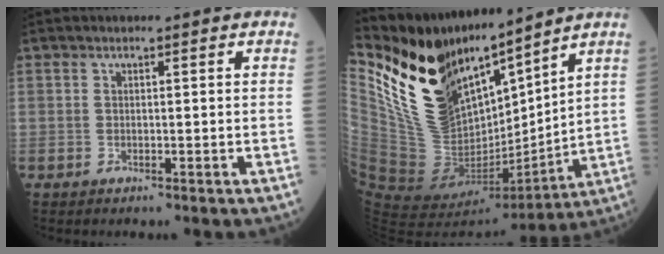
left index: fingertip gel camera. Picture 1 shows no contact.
{"total": 18.1, "force": [14.4, 5.6, 9.4], "torque": [-0.170, -0.018, 0.280]}